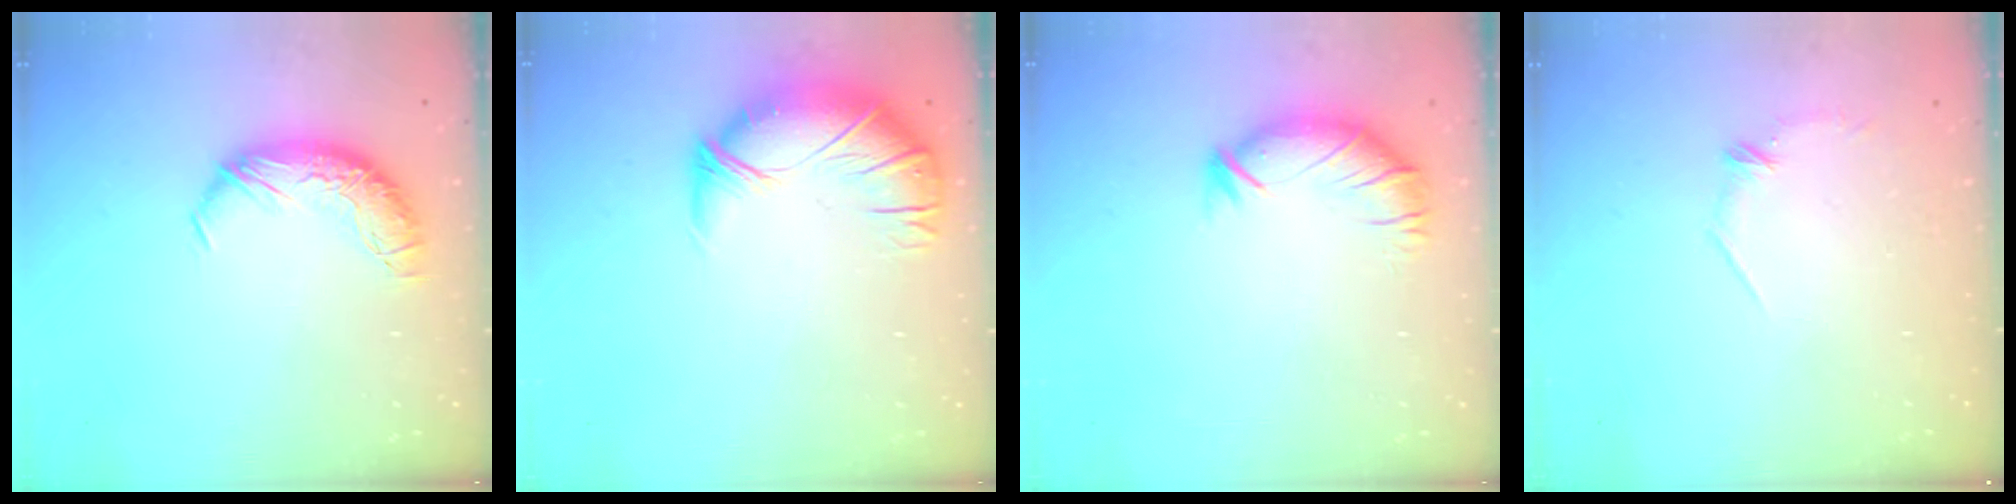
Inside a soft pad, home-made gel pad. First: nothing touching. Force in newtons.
{"total": 2.6, "press": 1.0, "slide": 2.4}
{"total": 2.9, "press": 2.3, "slide": 1.7}
{"total": 7.5, "press": 7.4, "slide": 0.8}